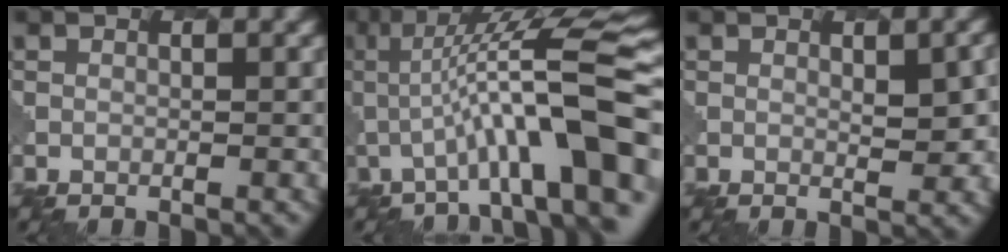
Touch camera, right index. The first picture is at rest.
{"total": 11.6, "force": [-0.9, 2.3, 11.3], "torque": [-0.165, 0.030, -0.013]}
{"total": 2.9, "force": [0.9, 1.0, 2.6], "torque": [-0.037, -0.001, 0.016]}